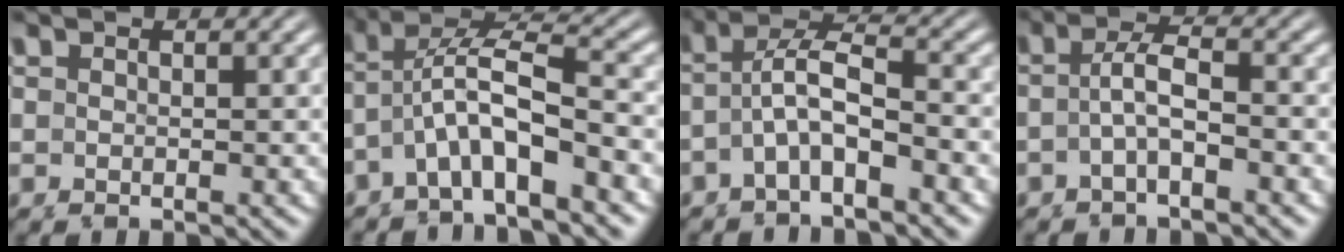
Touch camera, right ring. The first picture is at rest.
{"total": 5.8, "force": [0.2, 3.9, 4.3], "torque": [-0.098, -0.015, 0.004]}
{"total": 4.8, "force": [0.1, 3.1, 3.7], "torque": [-0.070, -0.006, -0.005]}
{"total": 2.5, "force": [-0.8, 0.6, 2.3], "torque": [-0.045, -0.002, -0.016]}